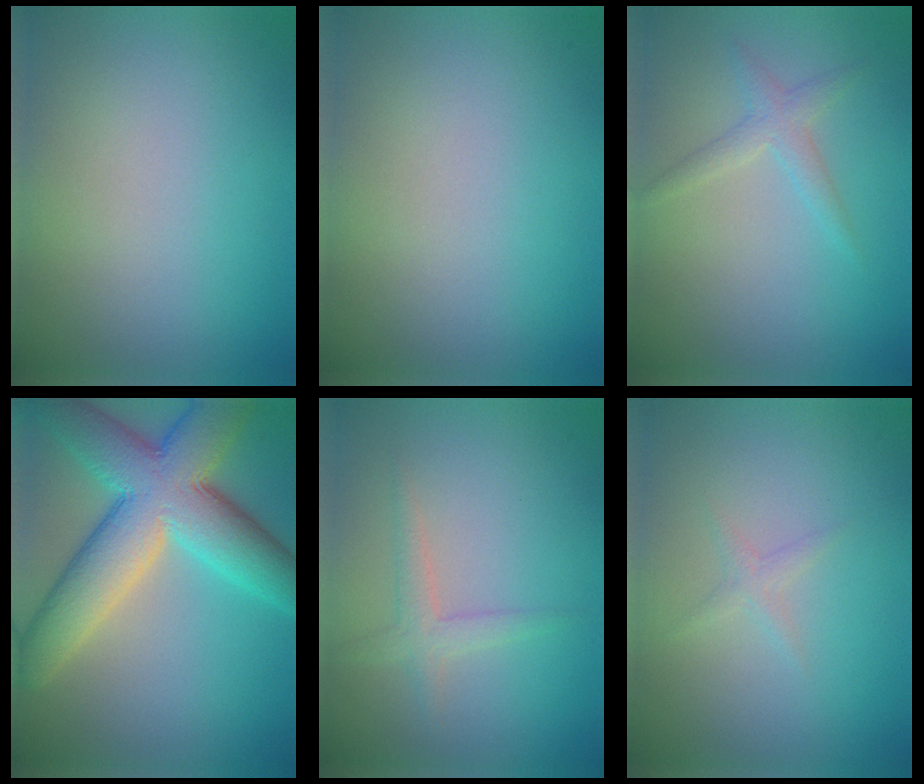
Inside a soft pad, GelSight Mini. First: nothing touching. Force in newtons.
{"total": 0.0}
{"total": 1.8, "press": 1.8, "slide": 0.1}
{"total": 11.0, "press": 11.0, "slide": 0.5}
{"total": 1.8, "press": 1.8, "slide": 0.0}
{"total": 0.9, "press": 0.8, "slide": 0.1}